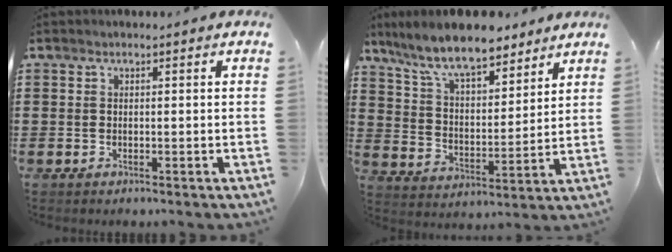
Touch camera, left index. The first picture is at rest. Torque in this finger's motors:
{"motor_torque": [2.14, 0.00, 0.63, 0.21]}